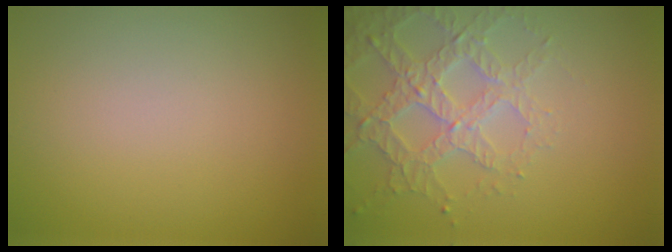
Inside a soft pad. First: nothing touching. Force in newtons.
{"total": 3.8, "press": 3.6, "slide": 1.4}